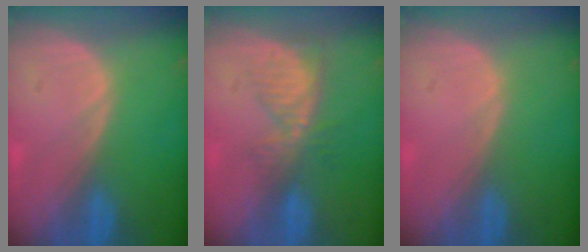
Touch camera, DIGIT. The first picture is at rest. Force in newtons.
{"total": 5.3, "press": 5.0, "slide": 1.8}
{"total": 0.0}